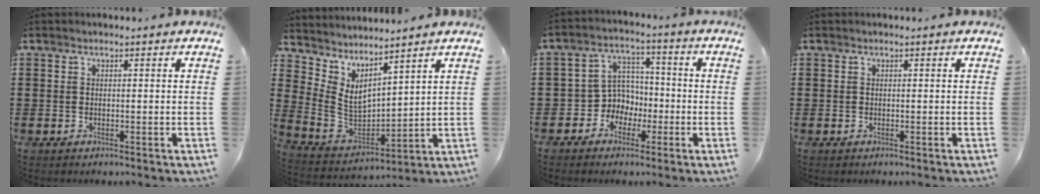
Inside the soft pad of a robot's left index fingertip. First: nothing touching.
{"total": 5.6, "force": [4.2, 2.7, 2.5], "torque": [-0.085, -0.038, 0.070]}
{"total": 5.9, "force": [-1.8, 5.4, 1.5], "torque": [-0.062, 0.001, -0.039]}
{"total": 0.0}